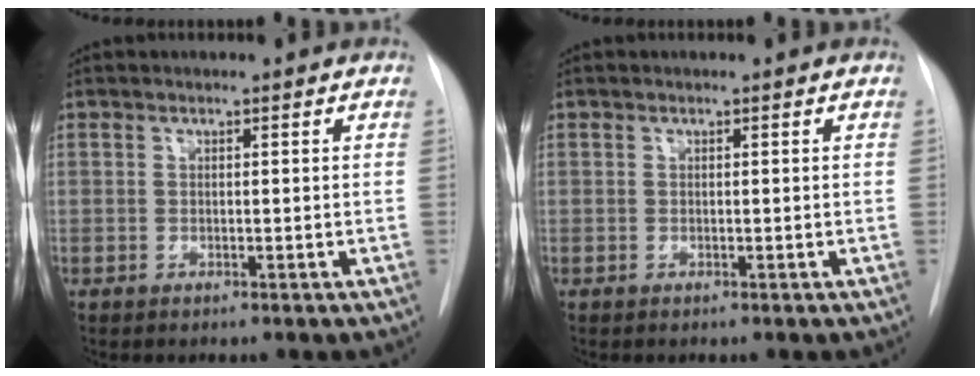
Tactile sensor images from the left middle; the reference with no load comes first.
{"total": 0.0}